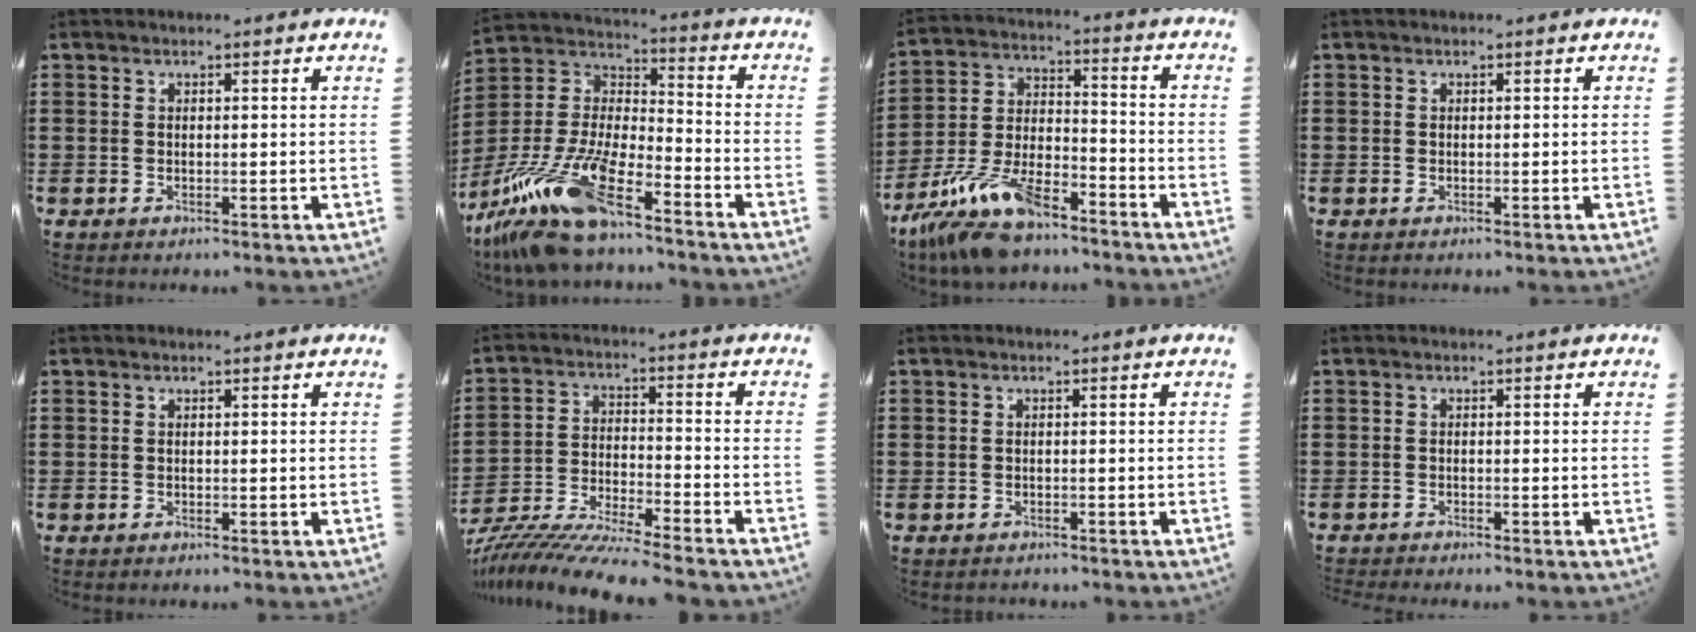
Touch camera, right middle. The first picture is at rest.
{"total": 15.6, "force": [-11.9, 3.0, 9.6], "torque": [-0.218, 0.010, -0.229]}
{"total": 12.1, "force": [-10.2, 3.0, 5.9], "torque": [-0.123, 0.022, -0.201]}
{"total": 0.0}
{"total": 0.0}
{"total": 8.7, "force": [-8.4, -0.5, 2.1], "torque": [-0.042, -0.001, -0.169]}
{"total": 0.7, "force": [-0.6, 0.3, -0.1], "torque": [0.002, 0.002, -0.014]}
{"total": 0.7, "force": [-0.7, 0.0, 0.1], "torque": [-0.003, -0.002, -0.015]}